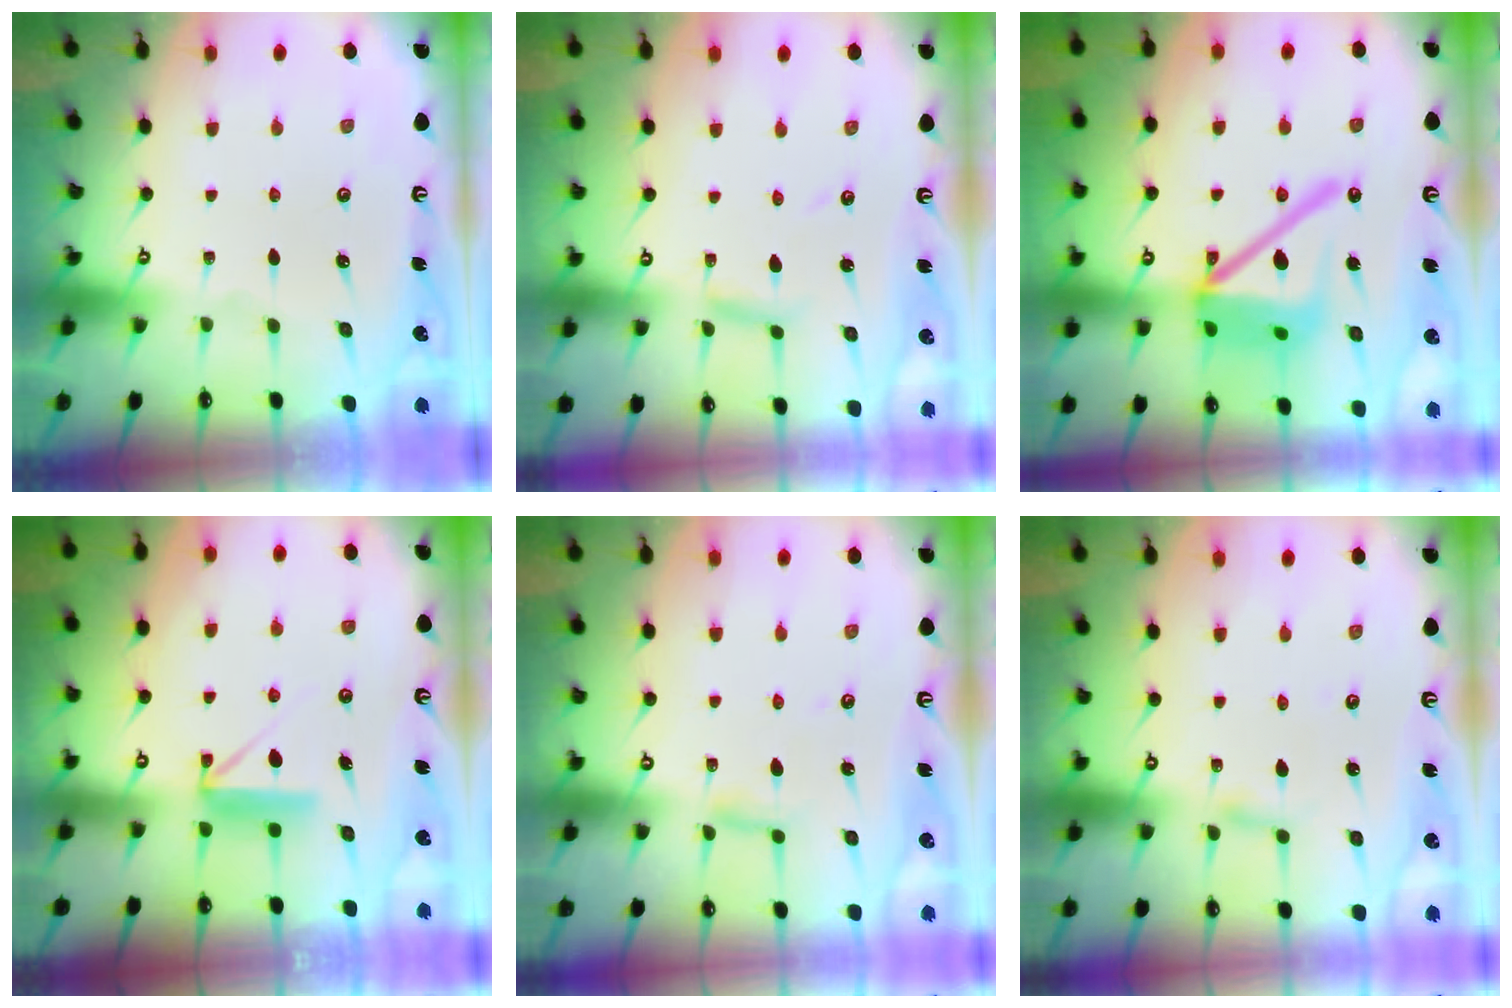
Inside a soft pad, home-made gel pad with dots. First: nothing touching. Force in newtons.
{"total": 4.4, "press": 4.4, "slide": 0.4}
{"total": 19.7, "press": 19.5, "slide": 2.7}
{"total": 8.9, "press": 8.9, "slide": 0.3}
{"total": 5.5, "press": 5.5, "slide": 0.3}
{"total": 2.7, "press": 2.7, "slide": 0.2}